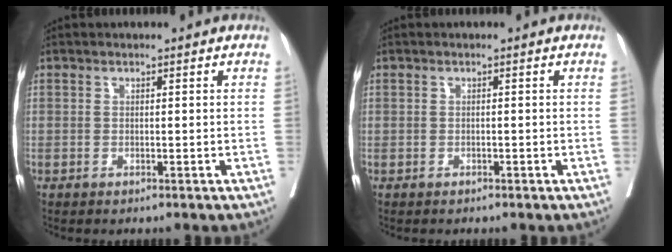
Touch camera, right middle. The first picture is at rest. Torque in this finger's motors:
{"motor_torque": [-1.52, 0.62, -0.24, -0.05]}